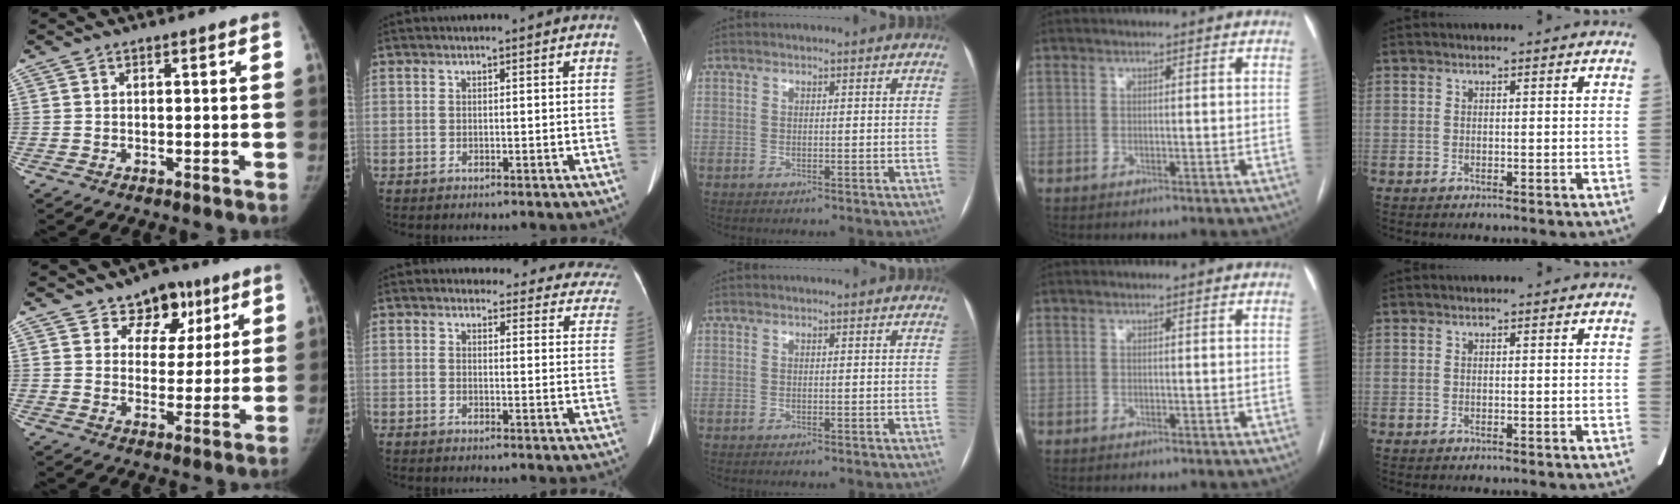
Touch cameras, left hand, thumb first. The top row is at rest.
{"thumb": {"total": 9.4, "force": [5.6, 6.7, 3.5], "torque": [-0.005, -0.022, 0.084]}, "index": {"total": 17.8, "force": [16.8, 5.7, 2.2], "torque": [0.019, -0.058, 0.153]}}